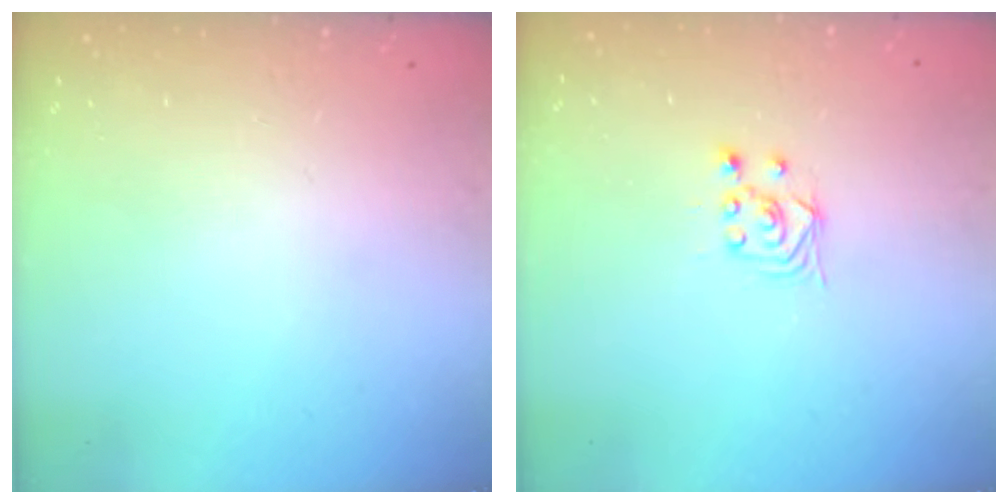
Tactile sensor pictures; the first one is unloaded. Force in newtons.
{"total": 2.5, "press": 2.2, "slide": 1.2}